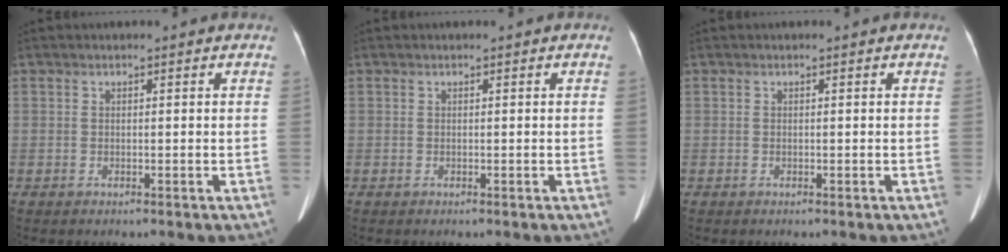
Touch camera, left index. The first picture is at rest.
{"total": 0.0}
{"total": 0.0}